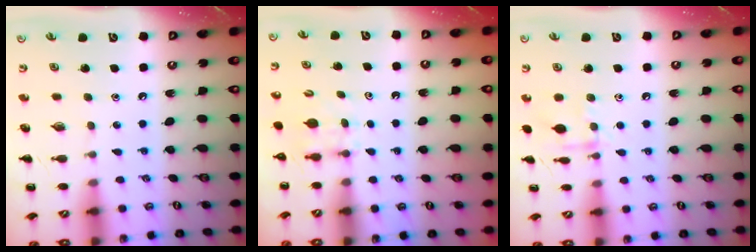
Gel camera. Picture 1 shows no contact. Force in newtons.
{"total": 3.7, "press": 3.3, "slide": 1.5}
{"total": 7.4, "press": 7.3, "slide": 1.4}